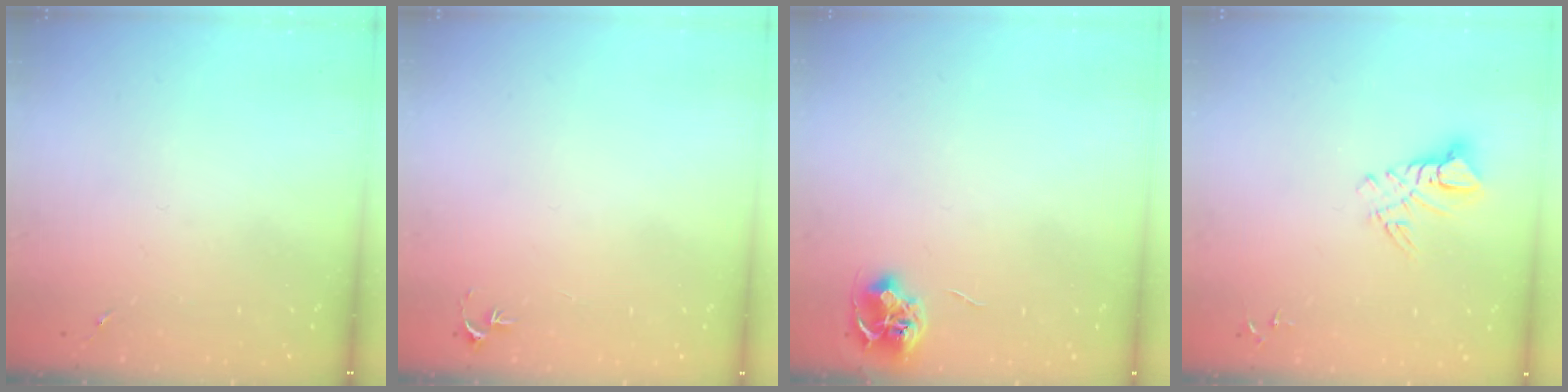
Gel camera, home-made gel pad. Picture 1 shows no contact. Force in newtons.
{"total": 2.7, "press": 2.7, "slide": 0.3}
{"total": 7.1, "press": 7.1, "slide": 0.4}
{"total": 7.5, "press": 7.5, "slide": 0.7}